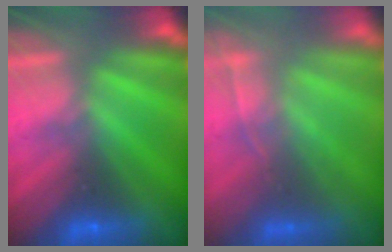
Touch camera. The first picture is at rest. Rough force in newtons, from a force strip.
{"total": 1.8}